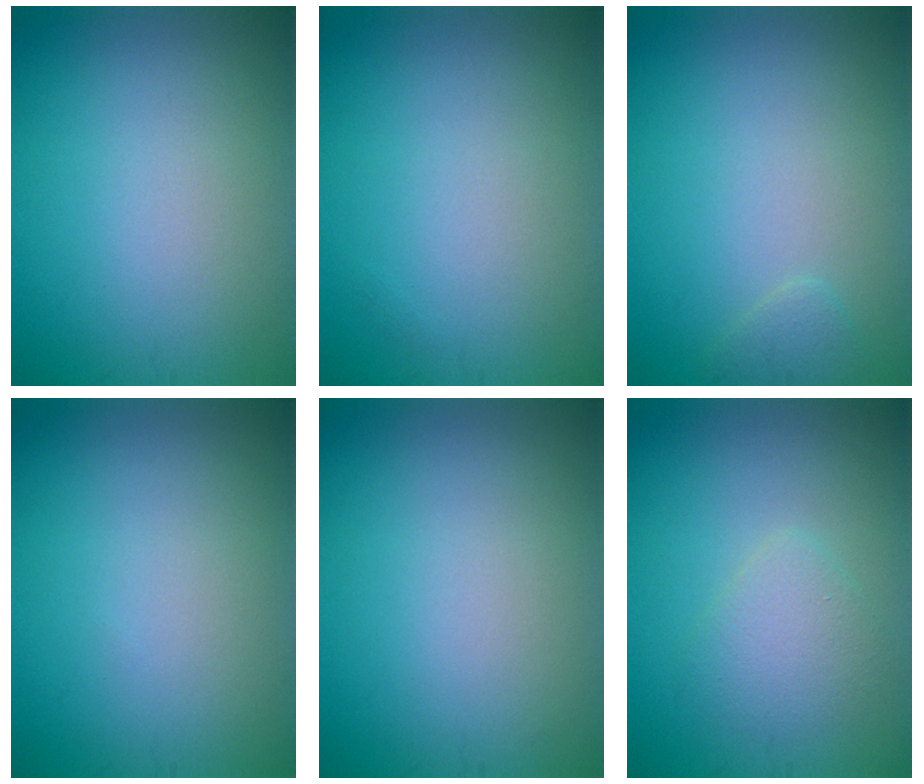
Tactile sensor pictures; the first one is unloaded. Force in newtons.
{"total": 0.0}
{"total": 0.9, "press": 0.9, "slide": 0.1}
{"total": 0.0}
{"total": 0.0}
{"total": 2.4, "press": 2.4, "slide": 0.2}